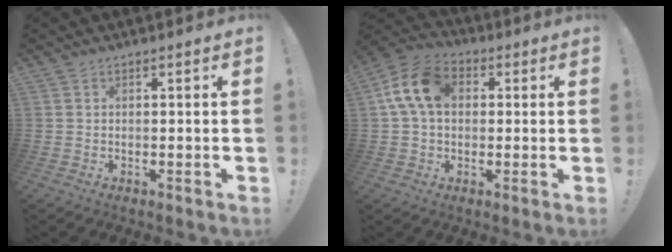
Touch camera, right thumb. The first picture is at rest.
{"total": 13.0, "force": [2.9, 8.9, 9.0], "torque": [-0.160, 0.011, 0.057]}